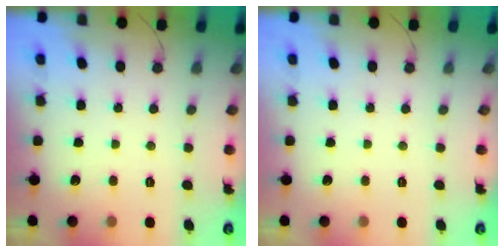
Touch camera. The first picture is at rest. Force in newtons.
{"total": 0.0}